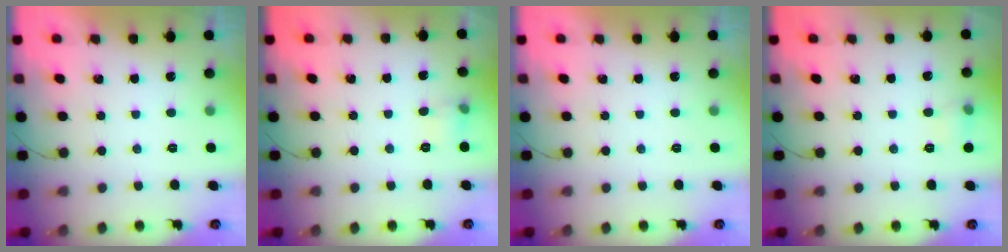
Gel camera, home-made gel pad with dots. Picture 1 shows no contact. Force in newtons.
{"total": 4.9, "press": 4.7, "slide": 1.6}
{"total": 0.0}
{"total": 5.6, "press": 5.3, "slide": 1.8}